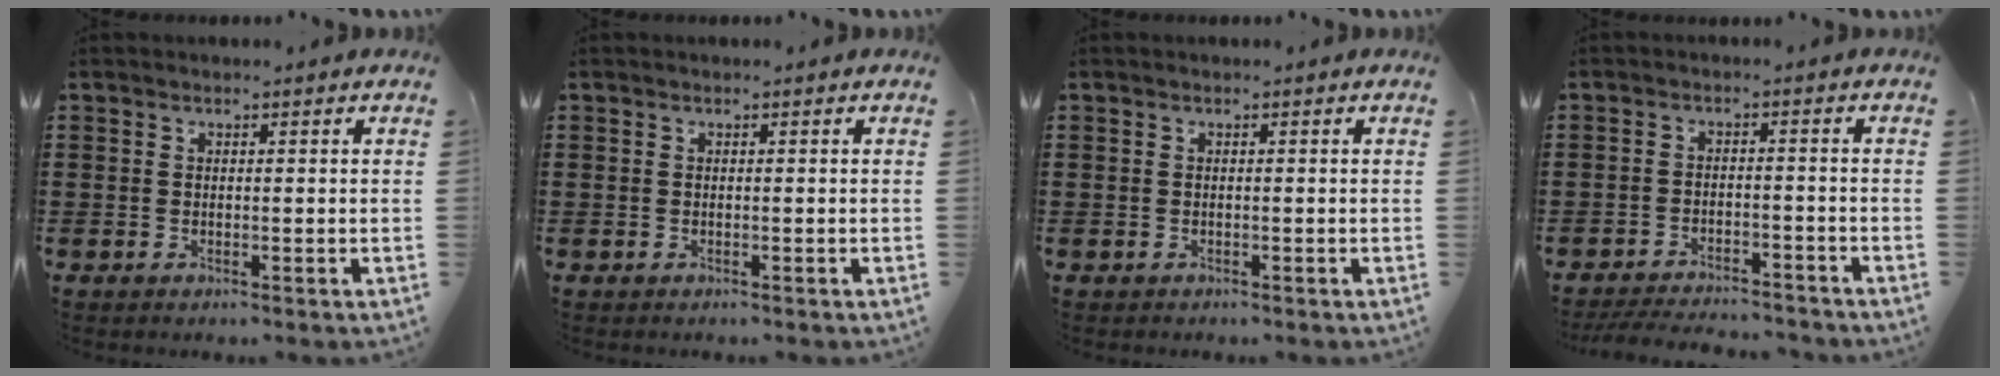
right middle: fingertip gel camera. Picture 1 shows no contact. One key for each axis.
{"total": 0.0}
{"total": 0.0}
{"total": 3.8, "fx": -3.7, "fy": 0.4, "fz": 0.8, "tx": -0.020, "ty": 0.000, "tz": -0.079}